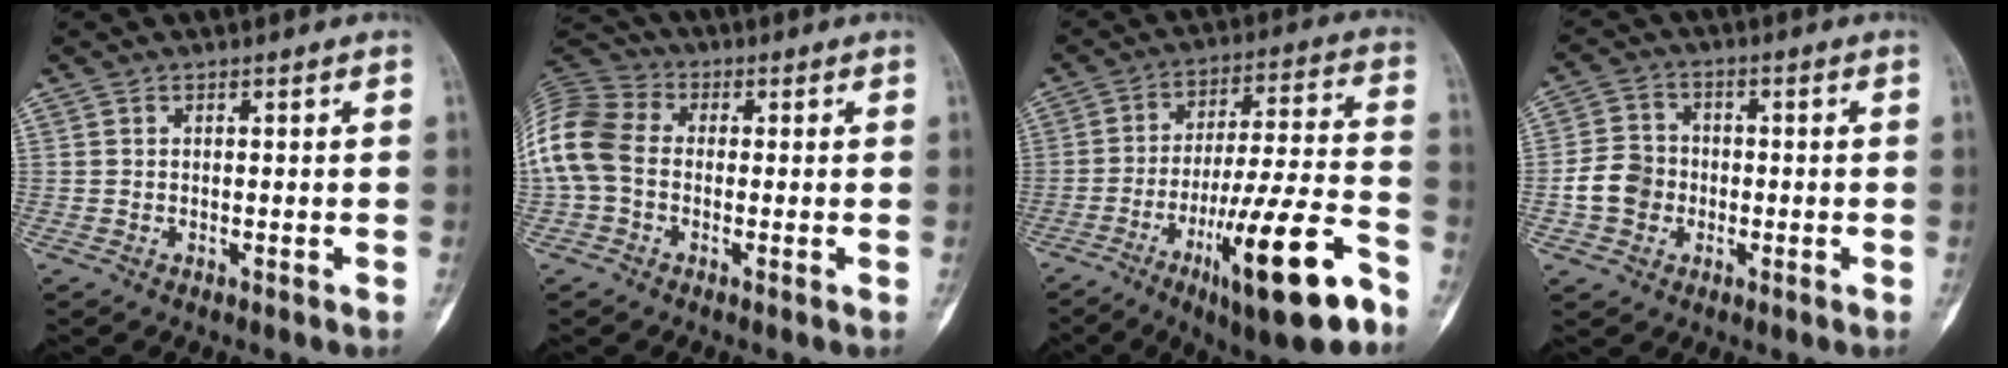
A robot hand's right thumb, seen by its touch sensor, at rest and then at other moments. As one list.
[{"total": 13.2, "force": [-0.7, 9.9, 8.6], "torque": [-0.194, 0.031, -0.022]}, {"total": 20.9, "force": [-10.8, 3.7, 17.5], "torque": [-0.295, 0.045, -0.166]}, {"total": 7.0, "force": [-1.6, 6.1, 3.1], "torque": [-0.042, 0.019, -0.035]}]